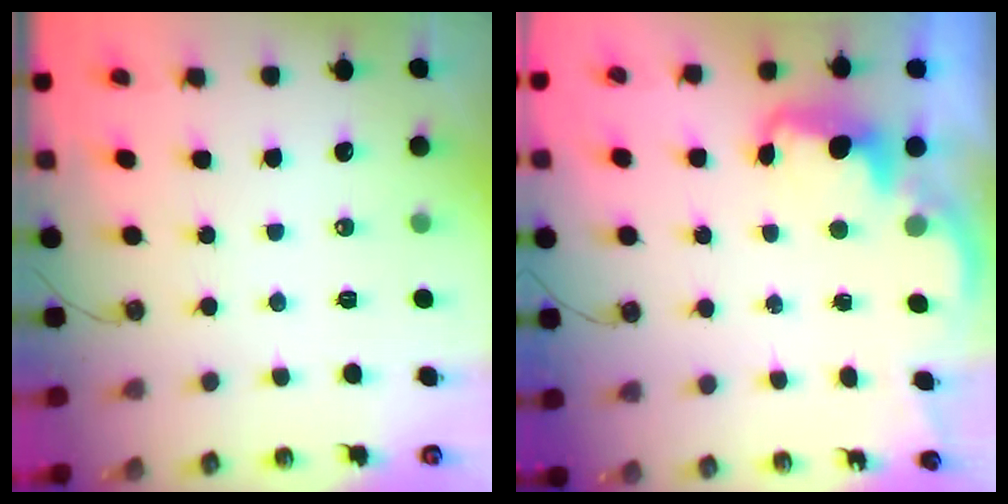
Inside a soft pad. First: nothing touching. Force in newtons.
{"total": 2.6, "press": 2.5, "slide": 0.7}